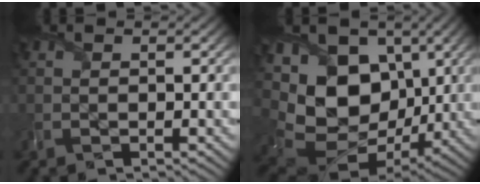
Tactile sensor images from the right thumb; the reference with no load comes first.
{"total": 16.2, "force": [1.3, 12.3, 10.4], "torque": [-0.227, -0.030, 0.049]}